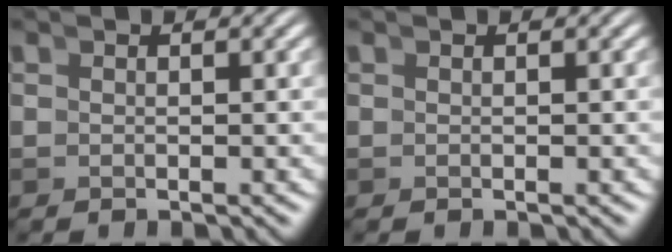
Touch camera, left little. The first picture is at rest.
{"total": 0.0}